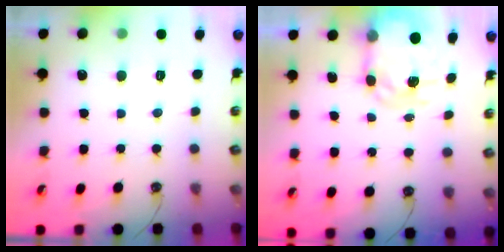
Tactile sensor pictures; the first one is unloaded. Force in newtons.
{"total": 6.2, "press": 6.1, "slide": 0.5}